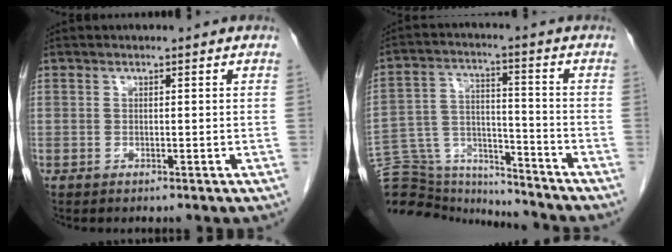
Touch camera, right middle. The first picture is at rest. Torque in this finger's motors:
{"motor_torque": [-0.10, -1.65, 0.19, 0.11]}